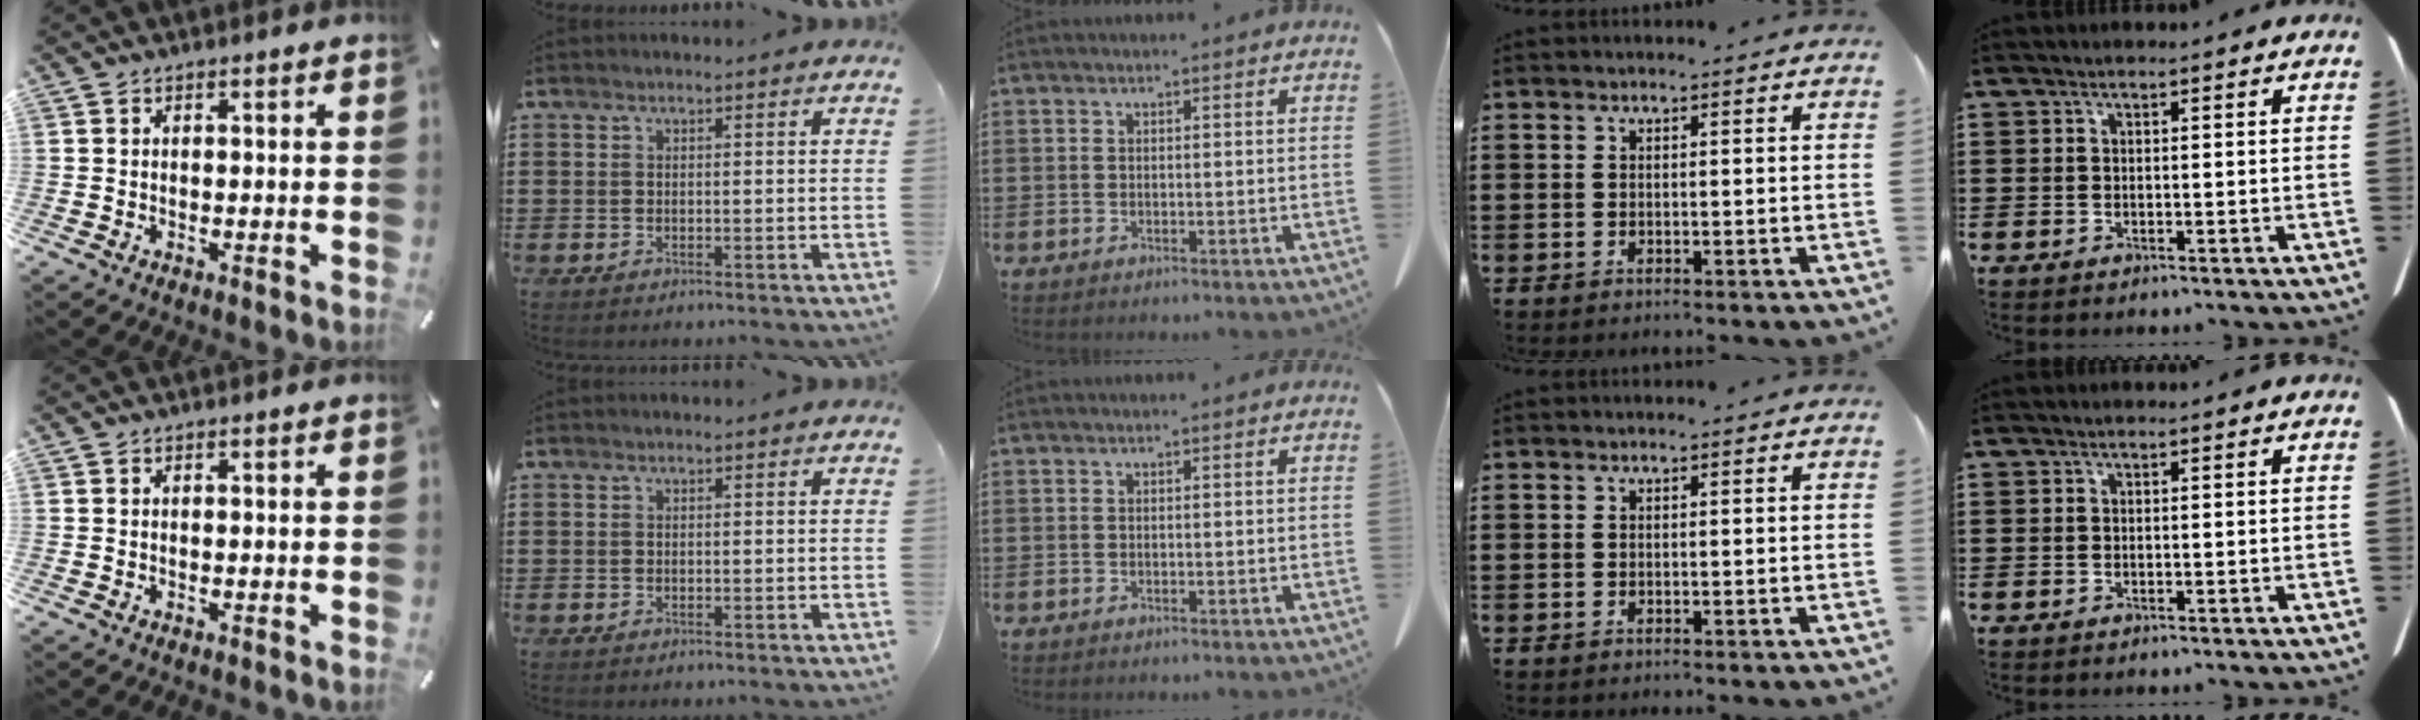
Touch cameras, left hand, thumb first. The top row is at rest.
{}